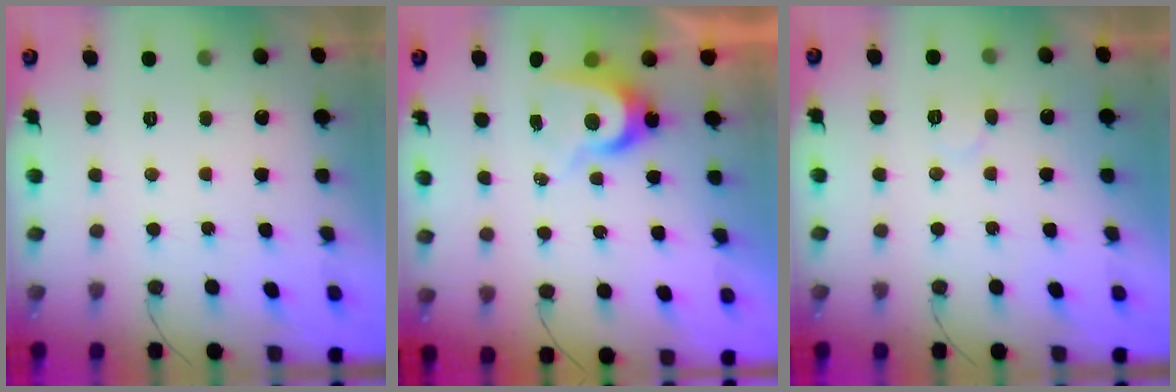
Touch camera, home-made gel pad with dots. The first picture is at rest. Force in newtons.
{"total": 7.7, "press": 7.7, "slide": 0.4}
{"total": 5.6, "press": 5.6, "slide": 0.5}